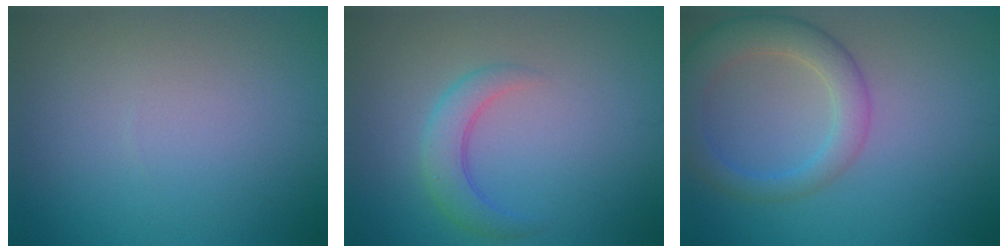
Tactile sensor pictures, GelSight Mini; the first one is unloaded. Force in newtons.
{"total": 2.8, "press": 2.8, "slide": 0.1}
{"total": 4.6, "press": 4.6, "slide": 0.2}